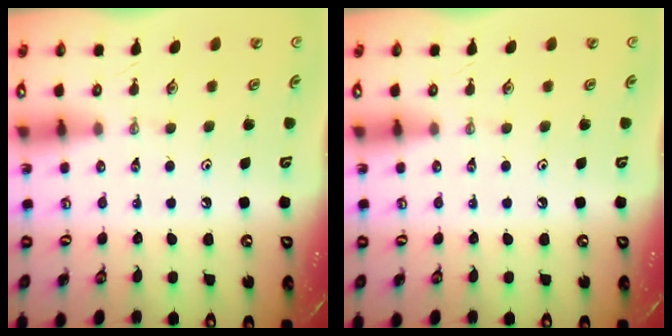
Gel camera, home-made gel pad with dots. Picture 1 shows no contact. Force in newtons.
{"total": 0.0}